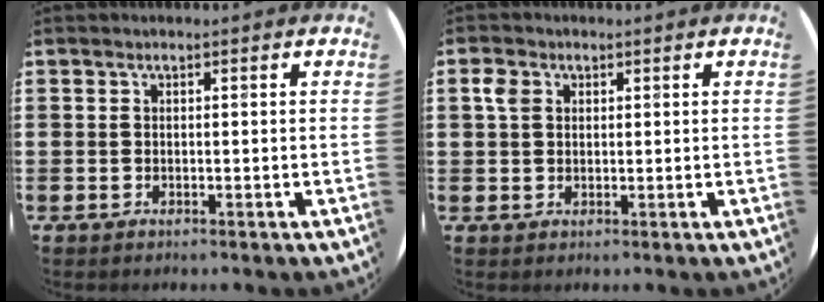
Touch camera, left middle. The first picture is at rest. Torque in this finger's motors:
{"motor_torque": [0.58, -0.48, 0.03, 0.03]}